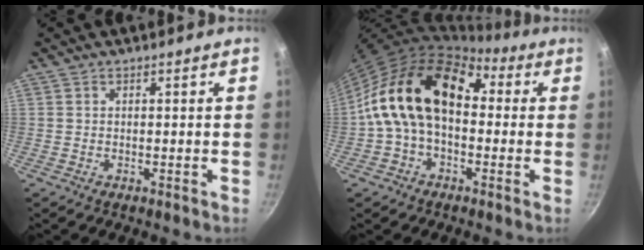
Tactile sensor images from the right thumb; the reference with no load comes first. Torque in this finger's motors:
{"motor_torque": [1.37, 3.63, 1.75, -1.03, 0.33]}